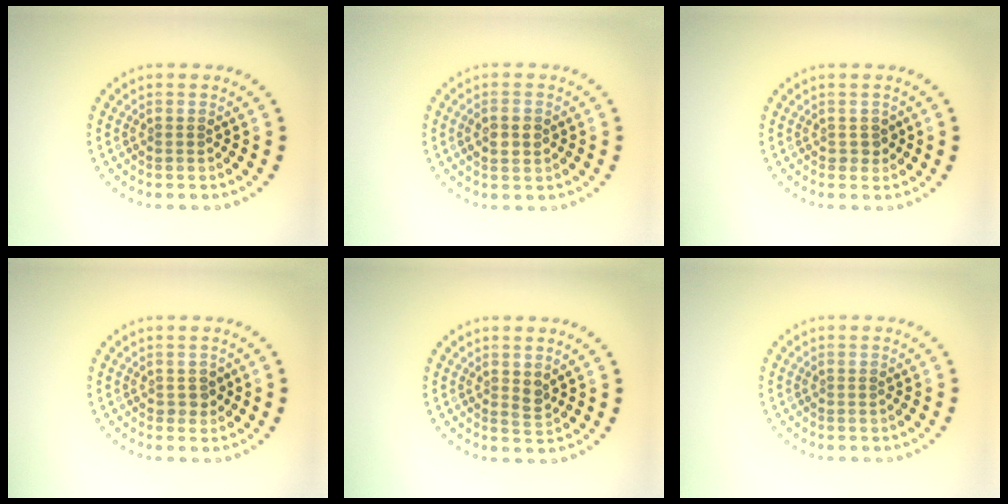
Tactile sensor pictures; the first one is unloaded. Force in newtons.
{"total": 2.1, "press": 2.1, "slide": 0.2}
{"total": 1.0, "press": 0.9, "slide": 0.3}
{"total": 1.1, "press": 1.0, "slide": 0.5}
{"total": 1.1, "press": 1.0, "slide": 0.4}
{"total": 0.0}